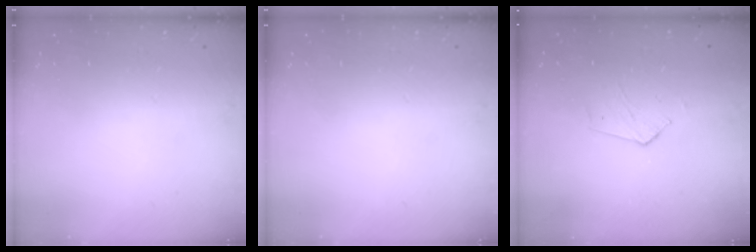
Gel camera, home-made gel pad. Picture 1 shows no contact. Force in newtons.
{"total": 0.0}
{"total": 2.6, "press": 2.6, "slide": 0.2}